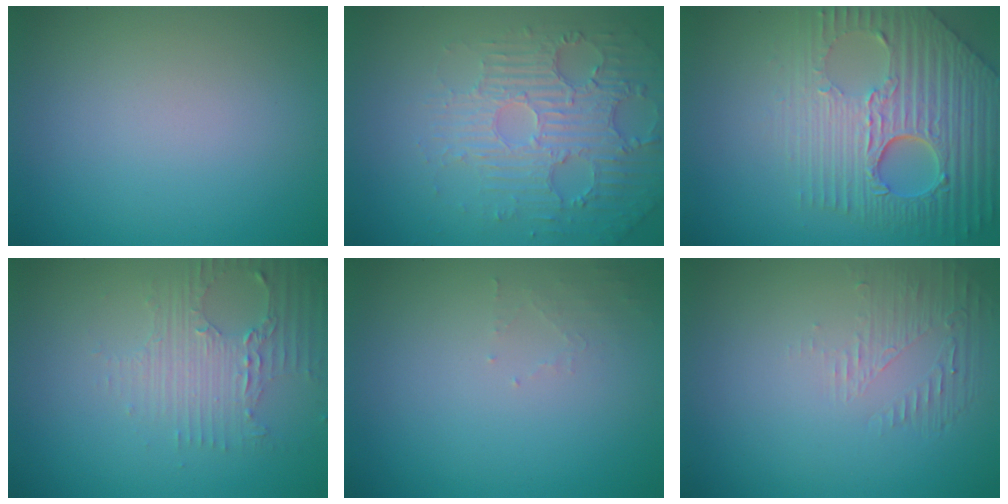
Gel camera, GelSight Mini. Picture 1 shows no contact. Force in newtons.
{"total": 4.5, "press": 3.7, "slide": 2.6}
{"total": 9.0, "press": 6.1, "slide": 6.6}
{"total": 3.5, "press": 2.6, "slide": 2.4}
{"total": 1.0, "press": 1.0, "slide": 0.2}
{"total": 1.6, "press": 0.4, "slide": 1.6}